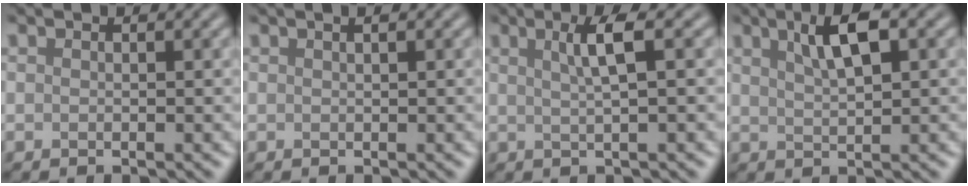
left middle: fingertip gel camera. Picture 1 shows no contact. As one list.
[{"total": 1.9, "force": [1.0, 0.9, 1.3], "torque": [-0.005, 0.013, -0.009]}, {"total": 2.8, "force": [0.5, 0.4, 2.7], "torque": [-0.044, 0.008, 0.016]}, {"total": 3.7, "force": [1.5, 0.9, 3.3], "torque": [-0.064, 0.008, 0.033]}]